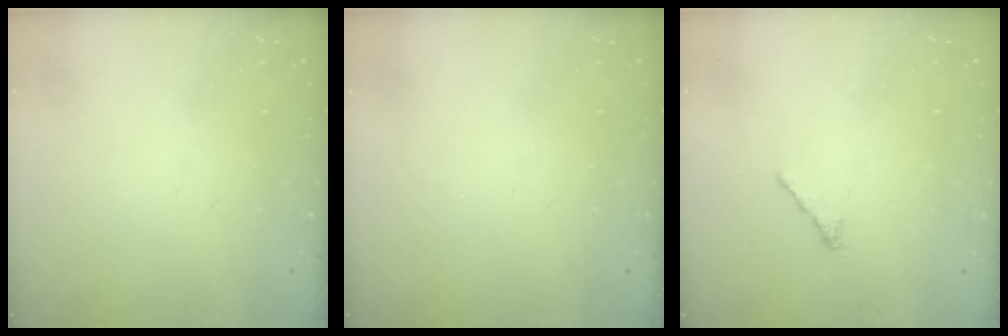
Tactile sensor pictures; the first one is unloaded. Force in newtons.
{"total": 0.0}
{"total": 1.7, "press": 1.6, "slide": 0.5}